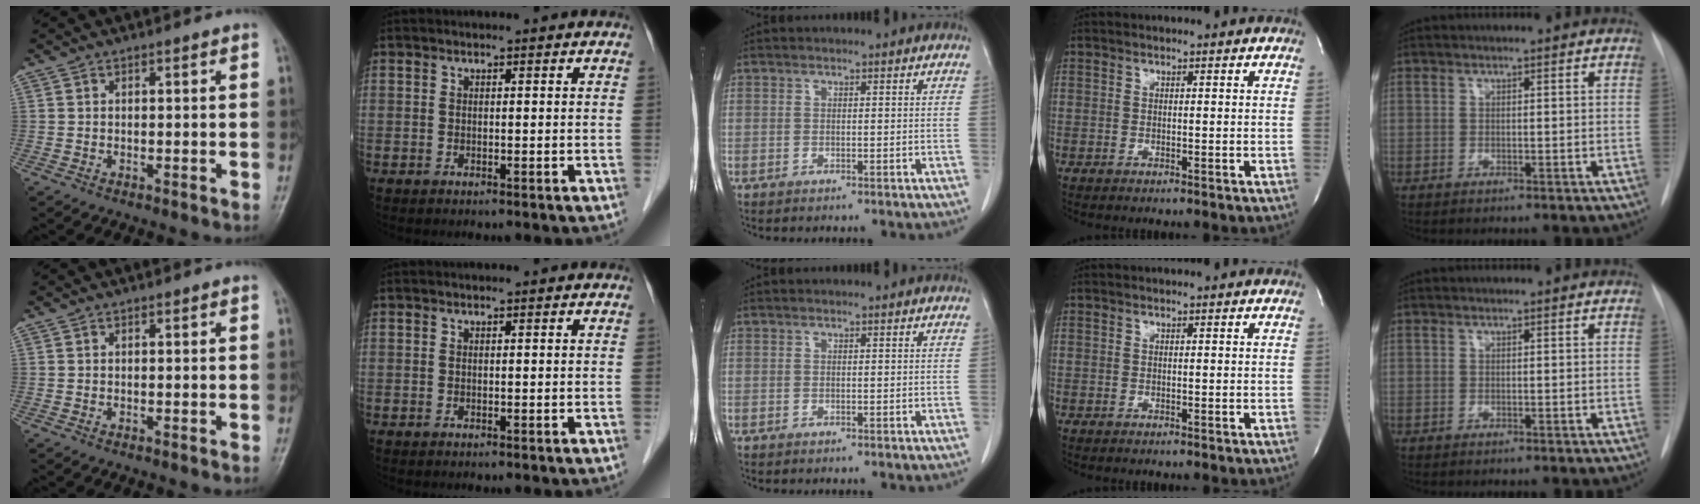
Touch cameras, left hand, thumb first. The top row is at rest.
{}